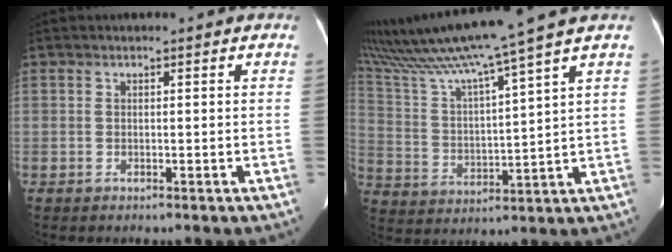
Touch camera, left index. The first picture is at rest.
{"total": 17.5, "force": [14.4, -2.4, 9.7], "torque": [-0.185, -0.003, 0.254]}